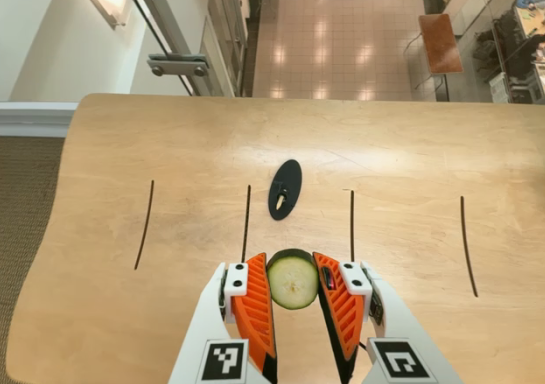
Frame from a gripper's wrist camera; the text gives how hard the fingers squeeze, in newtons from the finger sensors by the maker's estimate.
{"total": 11.3, "left": 11.2, "right": 11.5}